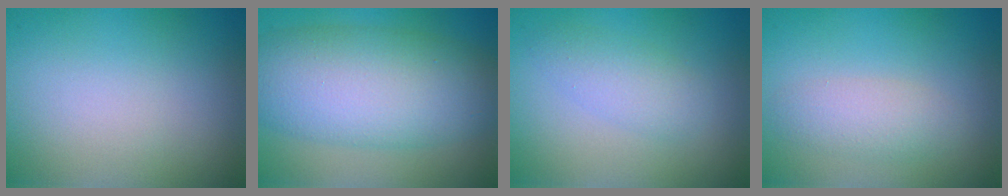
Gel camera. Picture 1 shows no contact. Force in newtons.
{"total": 9.8, "press": 9.8, "slide": 0.1}
{"total": 2.6, "press": 2.6, "slide": 0.1}
{"total": 2.3, "press": 2.3, "slide": 0.2}